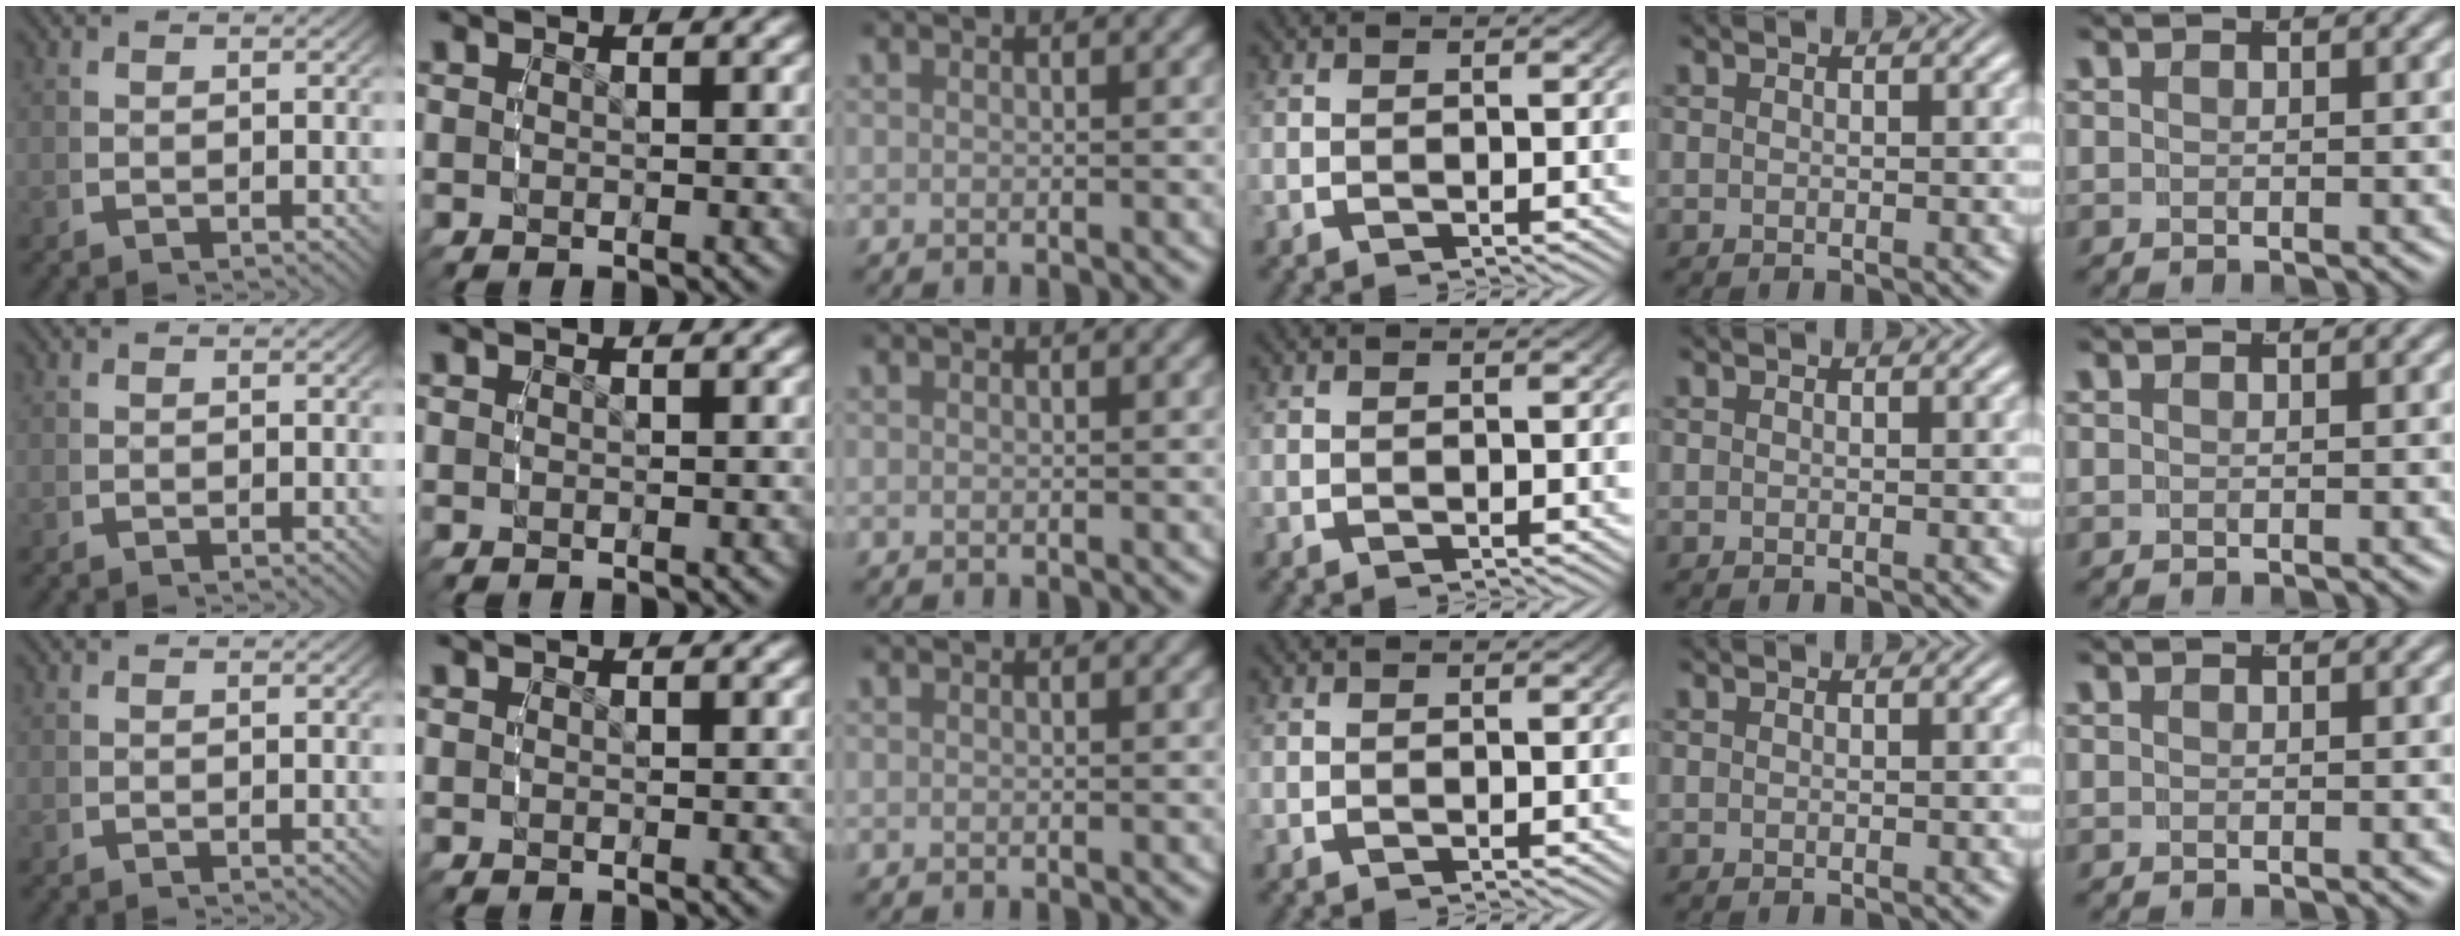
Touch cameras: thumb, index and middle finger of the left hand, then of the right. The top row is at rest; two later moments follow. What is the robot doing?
{"motion": "reach", "object": "markers"}